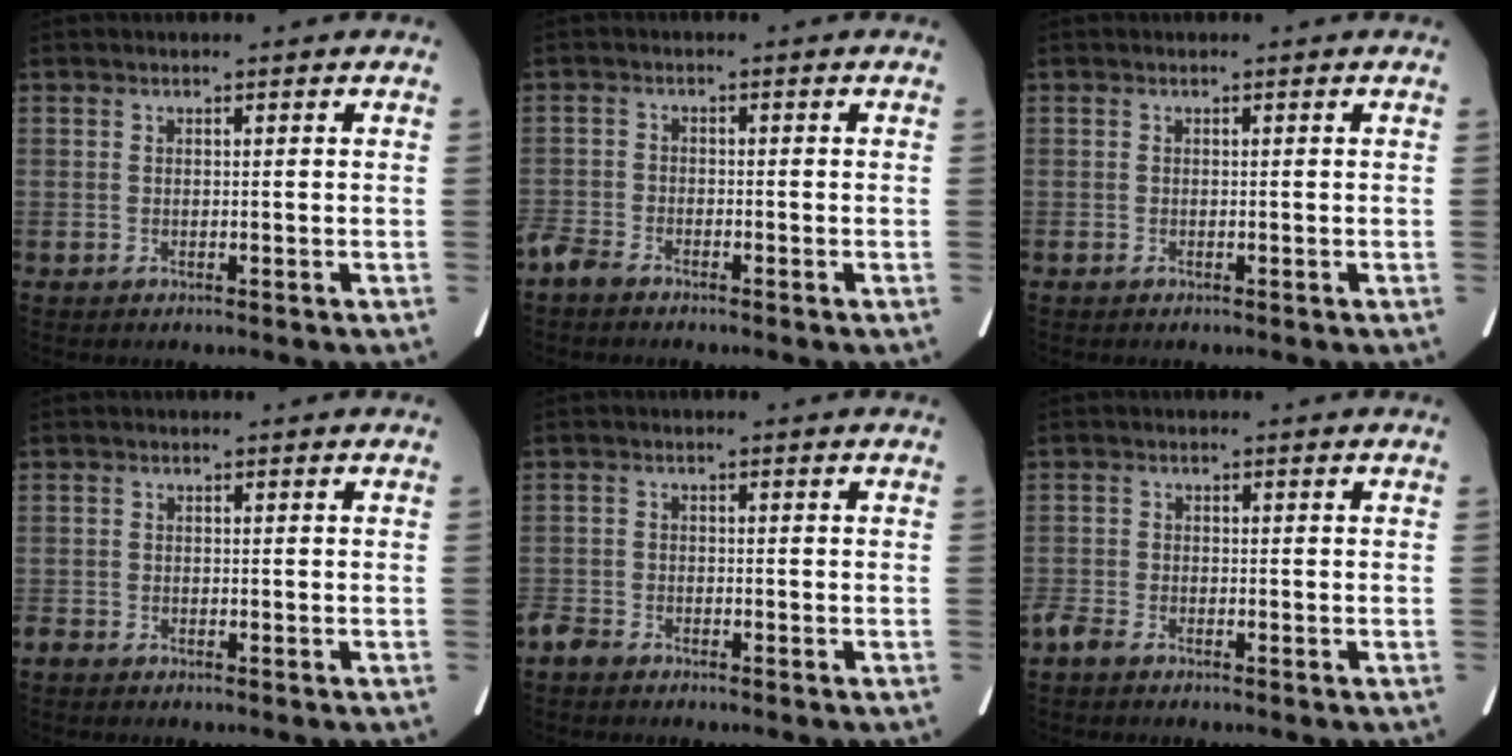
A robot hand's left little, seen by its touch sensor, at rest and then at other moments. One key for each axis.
{"total": 3.1, "fx": -2.8, "fy": 0.9, "fz": 1.0, "tx": -0.020, "ty": -0.004, "tz": -0.057}
{"total": 0.0}
{"total": 1.1, "fx": -1.0, "fy": 0.3, "fz": 0.3, "tx": -0.013, "ty": -0.002, "tz": -0.020}
{"total": 2.5, "fx": -2.3, "fy": 0.9, "fz": 0.5, "tx": -0.014, "ty": -0.001, "tz": -0.044}
{"total": 2.2, "fx": -1.9, "fy": 0.6, "fz": 0.9, "tx": -0.024, "ty": -0.002, "tz": -0.037}